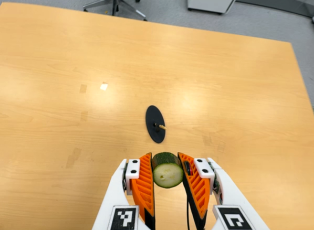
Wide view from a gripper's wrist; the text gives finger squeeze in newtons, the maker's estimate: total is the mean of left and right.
{"total": 10.6, "left": 9.9, "right": 11.3}